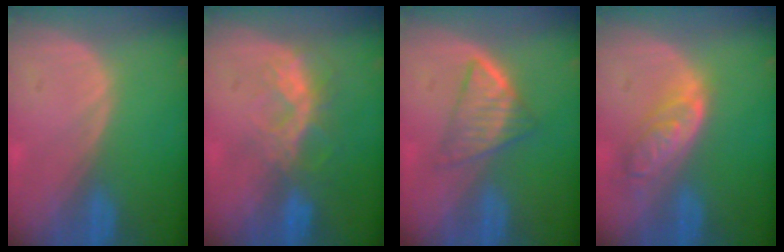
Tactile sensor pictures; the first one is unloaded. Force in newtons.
{"total": 6.6, "press": 6.0, "slide": 2.7}
{"total": 5.3, "press": 5.0, "slide": 1.8}
{"total": 6.3, "press": 5.7, "slide": 2.8}